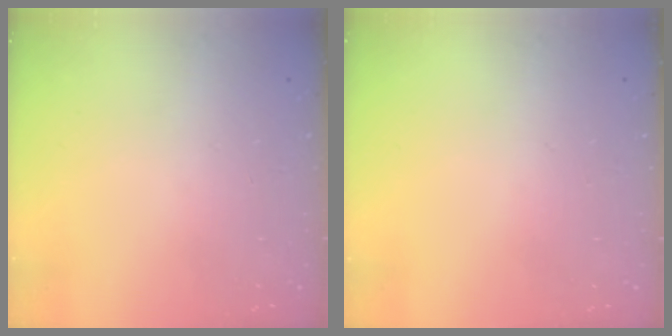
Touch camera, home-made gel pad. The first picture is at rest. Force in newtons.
{"total": 0.0}